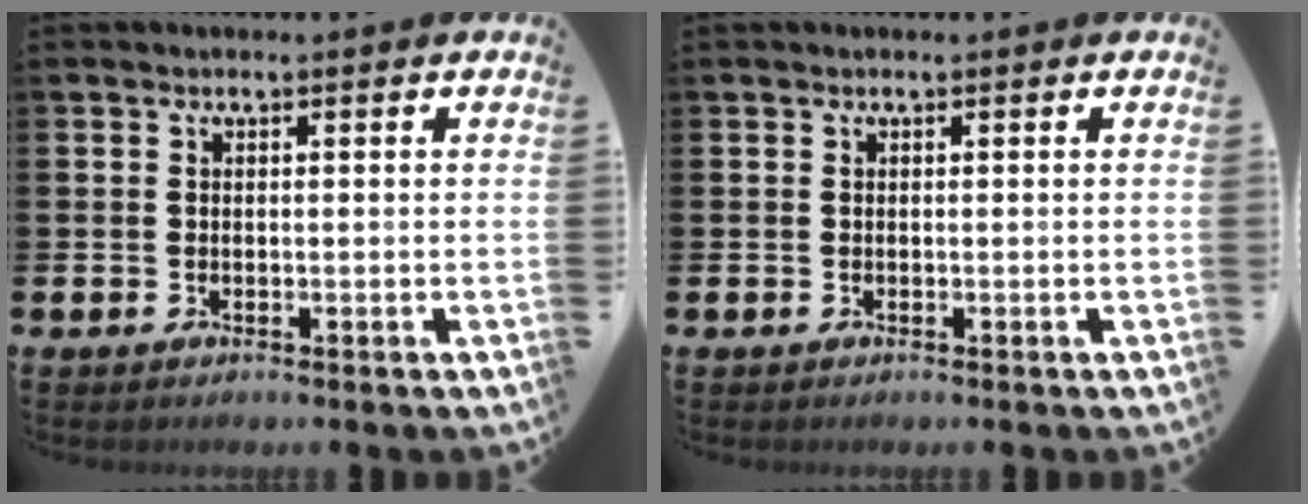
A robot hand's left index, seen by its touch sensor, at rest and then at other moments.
{"total": 0.0}